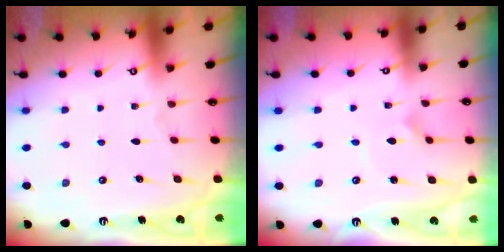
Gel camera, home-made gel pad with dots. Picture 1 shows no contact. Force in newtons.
{"total": 1.6, "press": 1.6, "slide": 0.2}